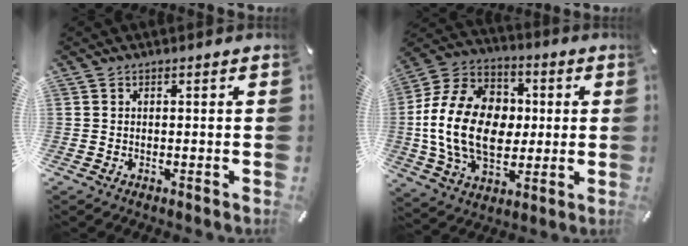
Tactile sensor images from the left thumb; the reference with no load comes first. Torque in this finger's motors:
{"motor_torque": [1.08, 1.22, 2.48, 0.29, 0.29]}